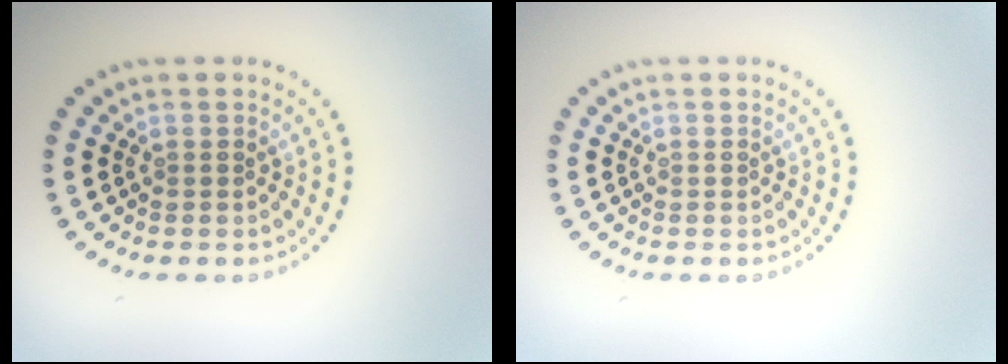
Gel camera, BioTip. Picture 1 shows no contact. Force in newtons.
{"total": 0.0}